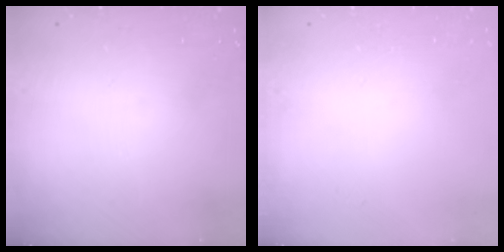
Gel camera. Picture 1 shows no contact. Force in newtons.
{"total": 0.0}